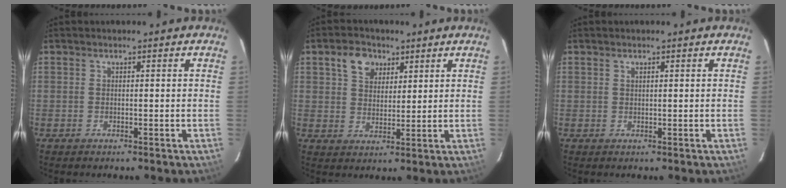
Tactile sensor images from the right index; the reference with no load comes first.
{"total": 6.2, "force": [3.2, 4.4, 2.9], "torque": [-0.046, 0.019, 0.058]}
{"total": 0.5, "force": [0.4, 0.2, 0.3], "torque": [-0.006, 0.002, 0.007]}